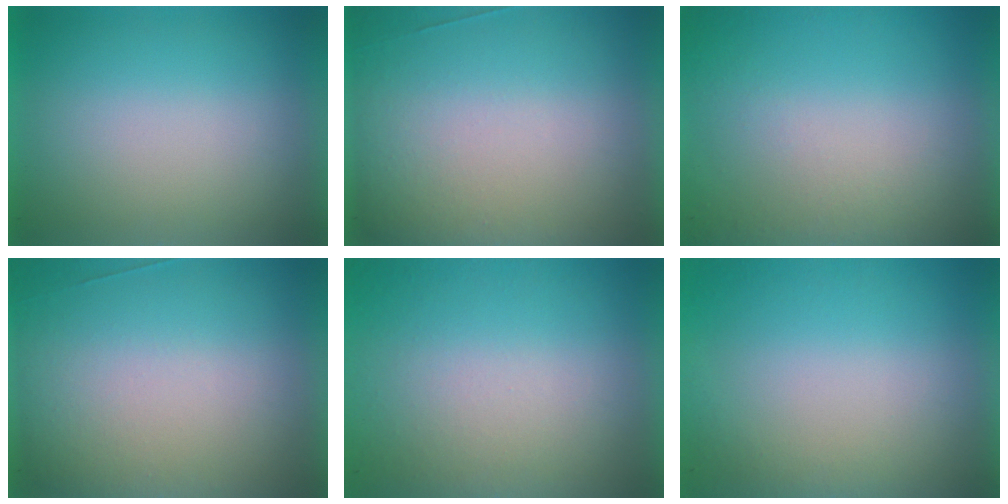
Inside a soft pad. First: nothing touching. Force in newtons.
{"total": 4.7}
{"total": 5.1}
{"total": 1.7}
{"total": 9.2}
{"total": 2.8}